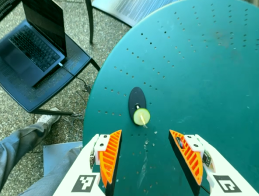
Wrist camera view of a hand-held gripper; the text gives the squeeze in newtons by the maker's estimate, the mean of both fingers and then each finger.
{"total": 0.0}